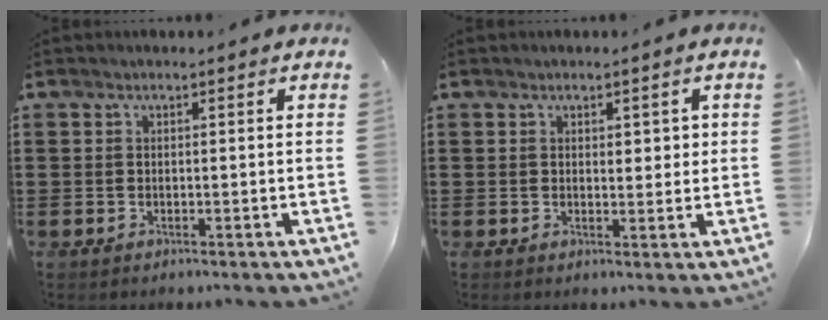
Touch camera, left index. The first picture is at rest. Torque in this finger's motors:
{"motor_torque": [0.54, 0.22, 0.04, 0.01]}